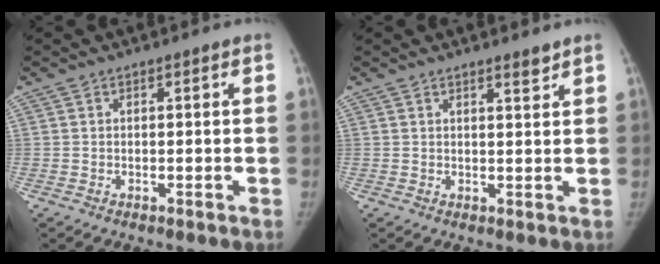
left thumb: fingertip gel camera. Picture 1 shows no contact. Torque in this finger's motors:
{"motor_torque": [-0.09, -0.05, 0.00, 0.39, 0.00]}